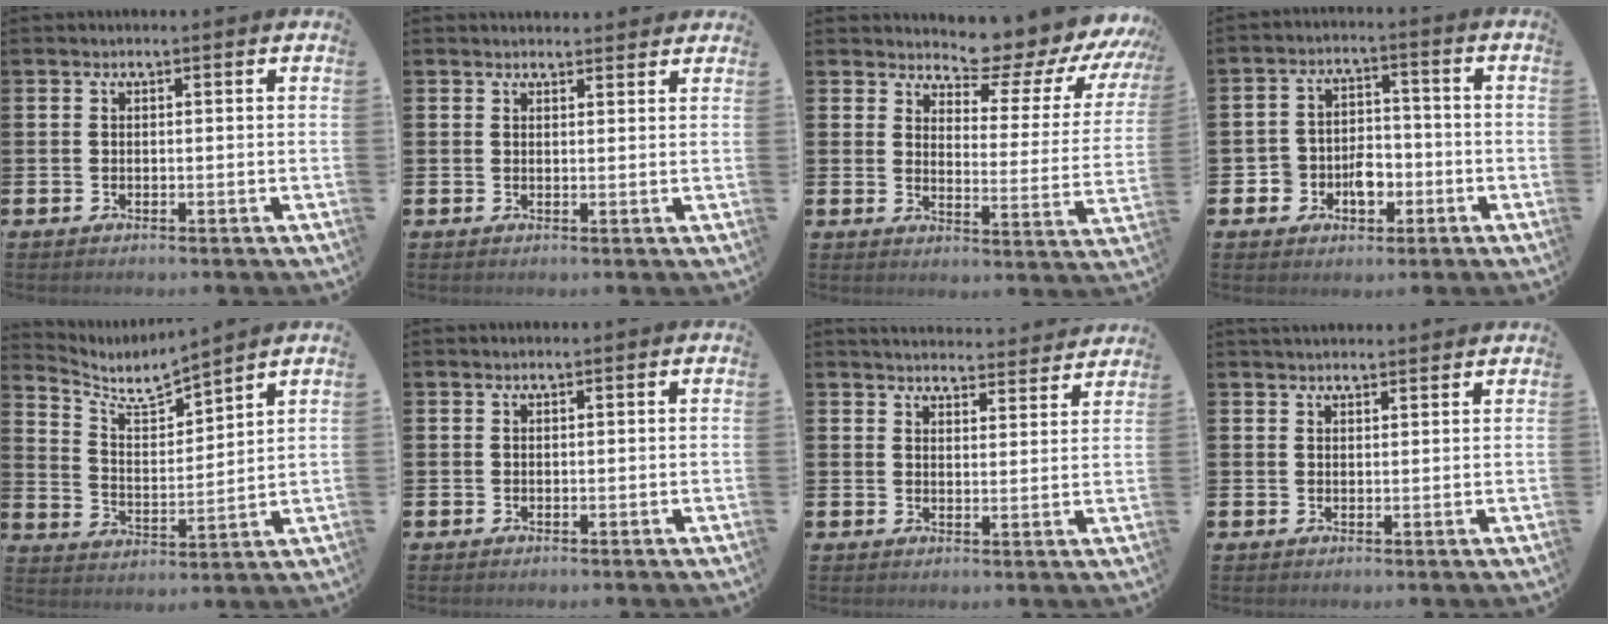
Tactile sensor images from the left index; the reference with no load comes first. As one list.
[{"total": 2.0, "force": [2.0, 0.4, -0.1], "torque": [0.008, -0.011, 0.035]}, {"total": 6.9, "force": [6.4, 1.8, 1.8], "torque": [-0.044, -0.059, 0.102]}, {"total": 4.6, "force": [-1.9, 3.8, 1.8], "torque": [-0.042, 0.008, -0.041]}, {"total": 5.3, "force": [5.1, 0.4, 1.3], "torque": [-0.056, -0.040, 0.084]}, {"total": 0.0}, {"total": 4.4, "force": [4.4, 0.6, 0.0], "torque": [-0.003, -0.033, 0.077]}, {"total": 2.4, "force": [2.4, 0.3, 0.1], "torque": [0.004, -0.012, 0.041]}]